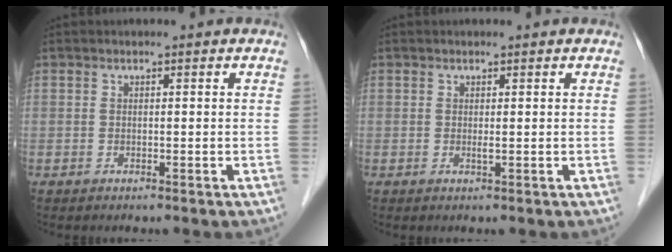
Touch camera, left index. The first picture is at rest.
{"total": 0.6, "force": [0.2, 0.0, 0.6], "torque": [-0.011, 0.000, 0.003]}